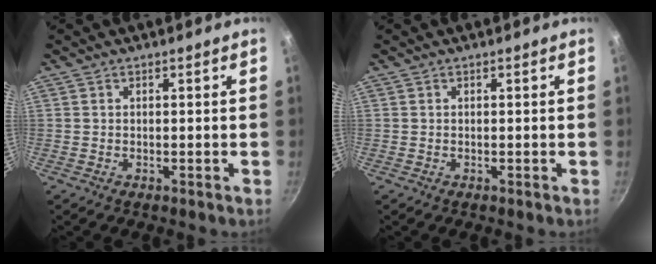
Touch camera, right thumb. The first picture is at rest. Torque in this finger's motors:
{"motor_torque": [-0.05, 0.05, 0.01, 0.00, 0.00]}